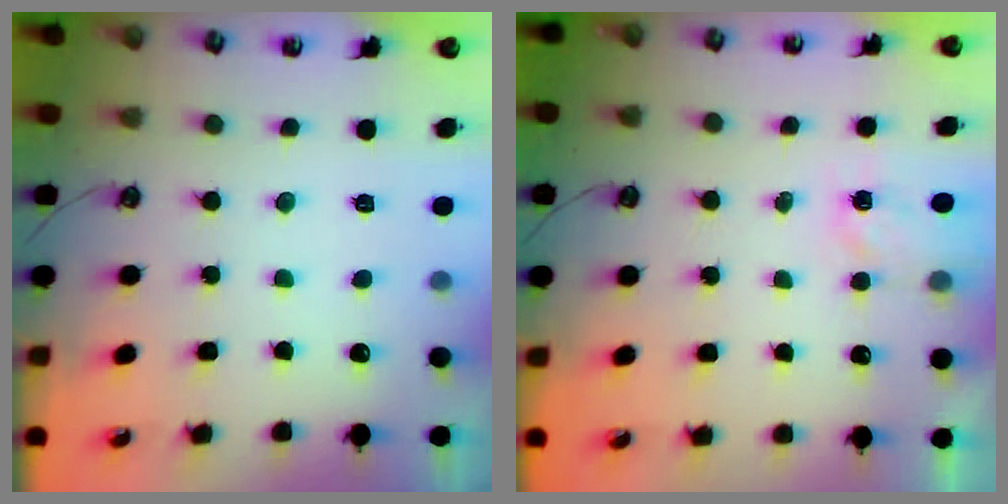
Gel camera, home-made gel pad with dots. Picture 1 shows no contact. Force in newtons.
{"total": 3.0, "press": 2.9, "slide": 0.3}